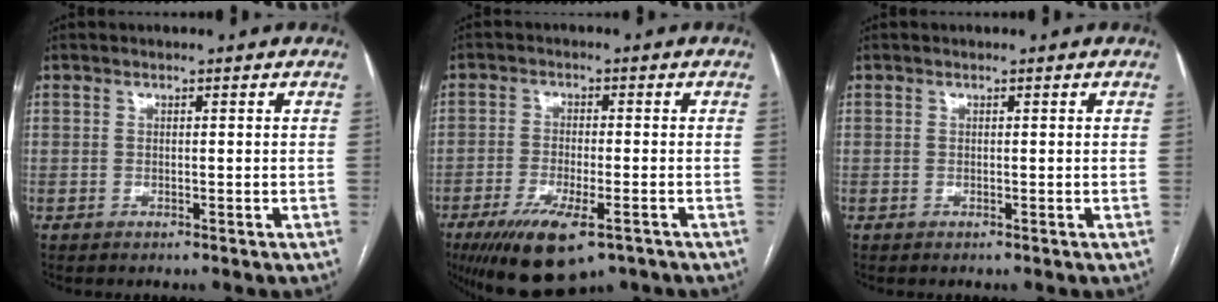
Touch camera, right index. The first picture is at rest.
{"total": 11.5, "force": [-7.1, 3.4, 8.4], "torque": [-0.145, -0.022, -0.112]}
{"total": 0.0}